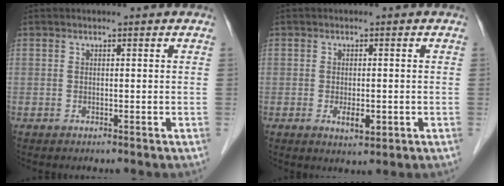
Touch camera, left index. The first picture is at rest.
{"total": 3.1, "force": [-0.9, 1.2, 2.7], "torque": [-0.046, -0.004, -0.007]}